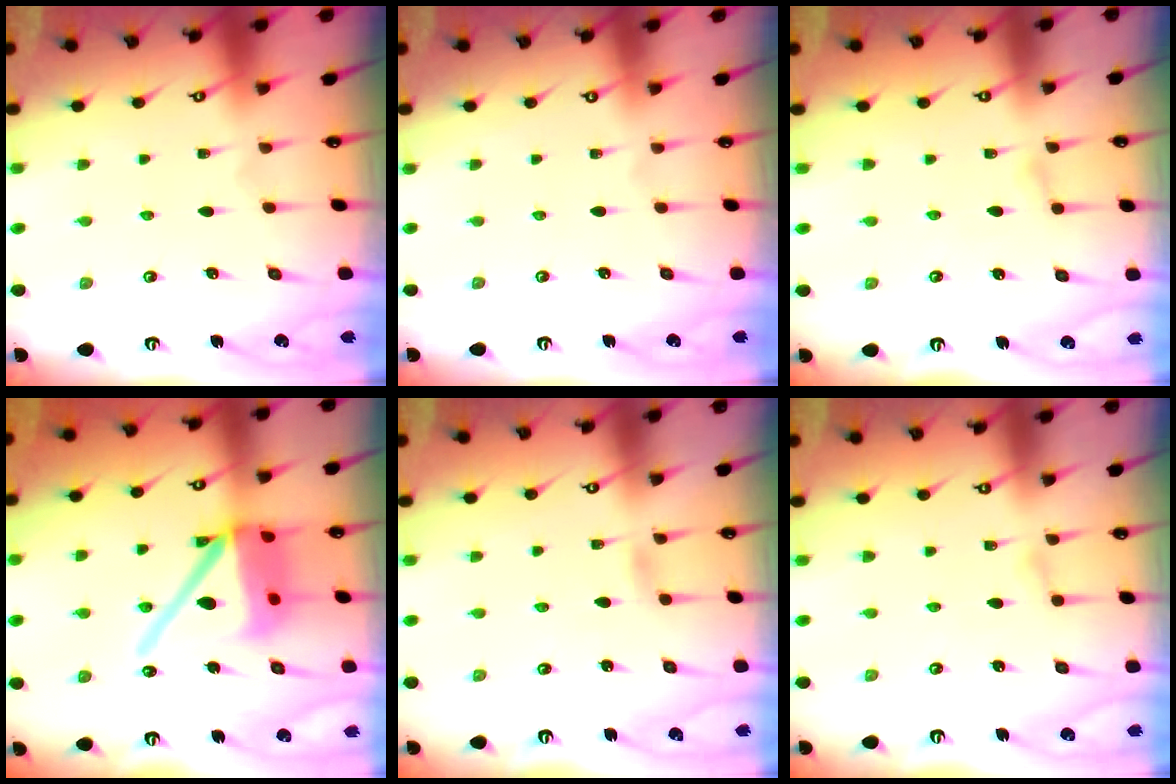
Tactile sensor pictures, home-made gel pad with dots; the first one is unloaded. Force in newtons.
{"total": 0.6, "press": 0.5, "slide": 0.4}
{"total": 2.8, "press": 2.8, "slide": 0.2}
{"total": 17.7, "press": 17.6, "slide": 2.1}
{"total": 2.6, "press": 2.5, "slide": 0.3}
{"total": 2.8, "press": 2.8, "slide": 0.2}